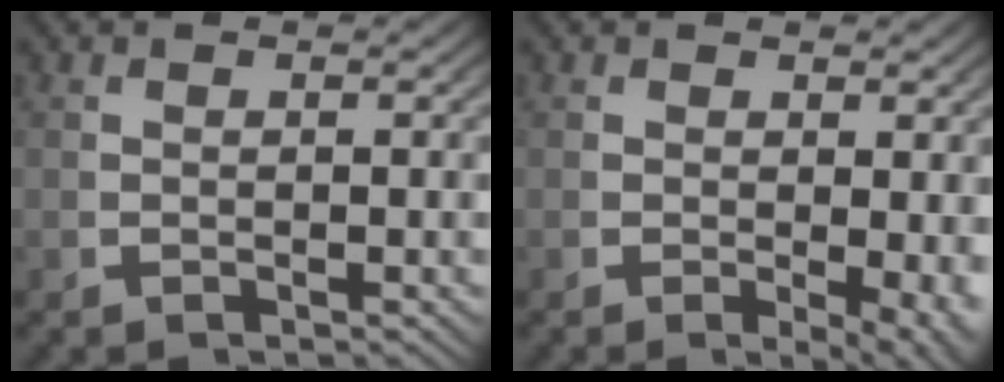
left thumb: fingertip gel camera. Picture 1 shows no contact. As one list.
[{"total": 3.1, "force": [-0.2, 1.3, 2.8], "torque": [-0.037, -0.021, 0.005]}]